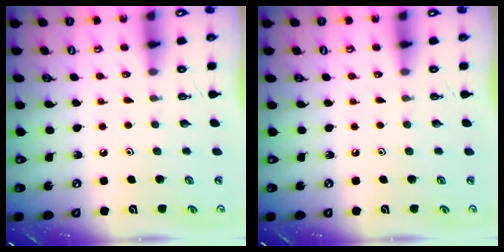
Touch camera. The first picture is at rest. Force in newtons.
{"total": 0.0}